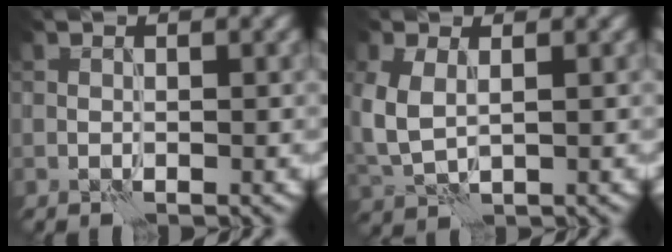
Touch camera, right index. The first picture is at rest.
{"total": 4.2, "force": [0.6, 2.6, 3.3], "torque": [-0.095, -0.003, 0.017]}